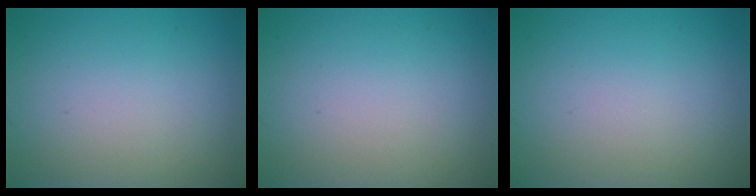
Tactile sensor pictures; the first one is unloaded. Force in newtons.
{"total": 0.0}
{"total": 0.0}